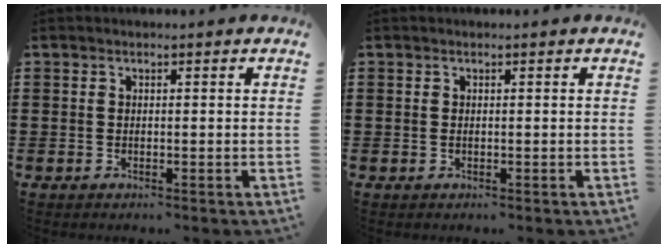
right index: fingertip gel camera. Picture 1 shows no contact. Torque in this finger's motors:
{"motor_torque": [1.35, 0.79, 0.01, 0.01]}